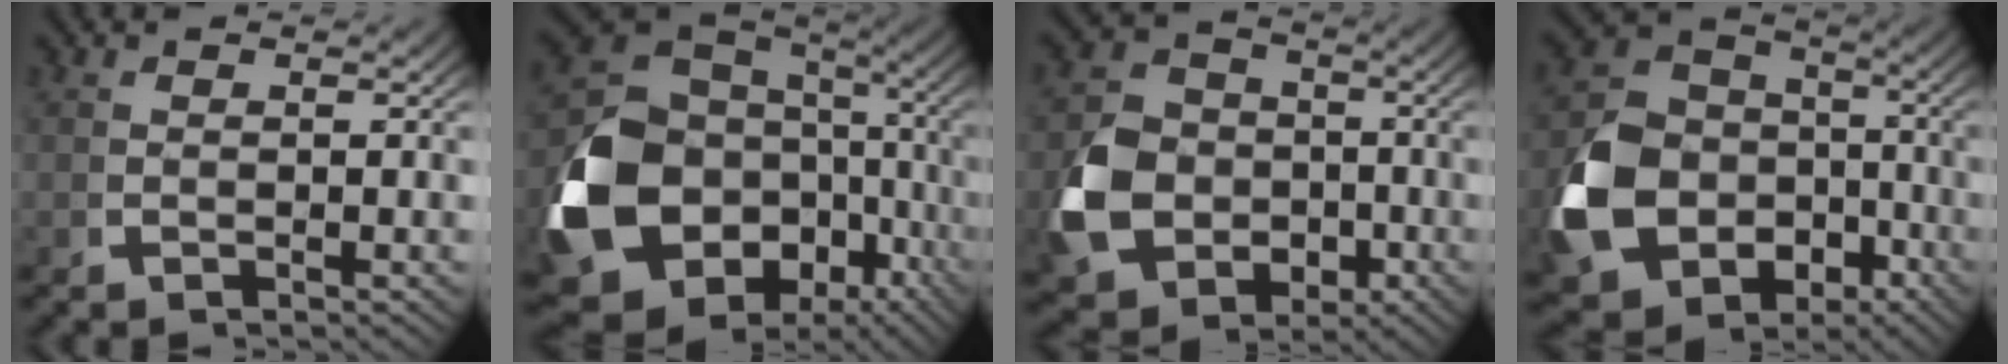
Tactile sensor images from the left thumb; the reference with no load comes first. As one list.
[{"total": 19.8, "force": [-4.6, 14.6, 12.6], "torque": [-0.280, -0.084, -0.037]}, {"total": 13.3, "force": [-2.9, 11.0, 6.9], "torque": [-0.168, -0.061, -0.029]}, {"total": 16.6, "force": [-4.2, 13.7, 8.3], "torque": [-0.216, -0.063, -0.058]}]